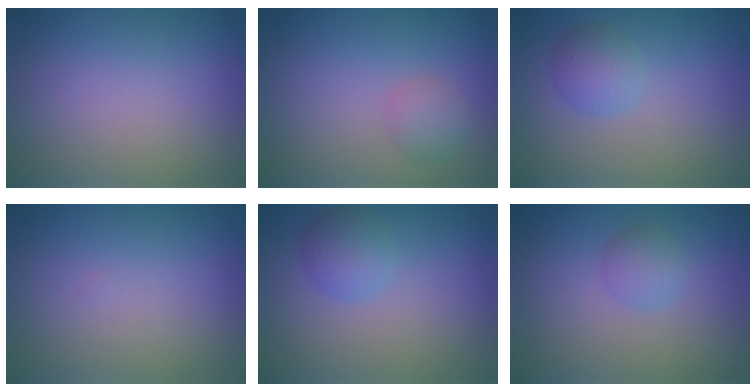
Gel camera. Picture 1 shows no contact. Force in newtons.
{"total": 1.9, "press": 1.8, "slide": 0.1}
{"total": 2.4, "press": 2.4, "slide": 0.2}
{"total": 0.0}
{"total": 2.4, "press": 2.4, "slide": 0.1}
{"total": 1.8, "press": 1.8, "slide": 0.0}